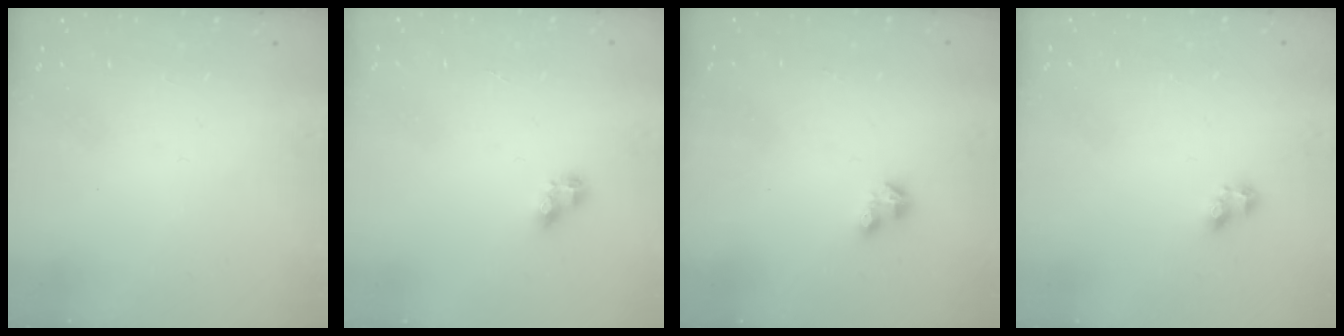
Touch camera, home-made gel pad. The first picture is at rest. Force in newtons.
{"total": 6.1, "press": 6.1, "slide": 0.7}
{"total": 2.9, "press": 2.8, "slide": 0.6}
{"total": 3.6, "press": 3.4, "slide": 1.3}